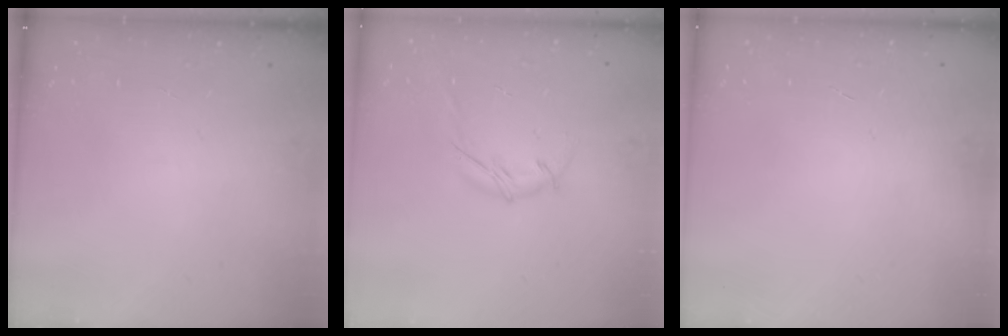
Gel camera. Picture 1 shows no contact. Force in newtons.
{"total": 6.0, "press": 6.0, "slide": 0.7}
{"total": 0.0}